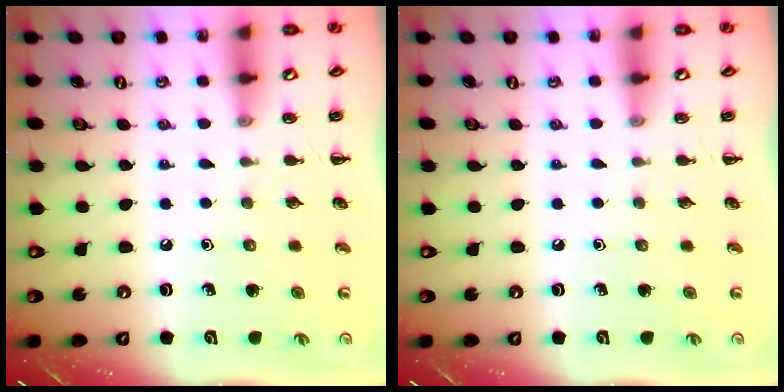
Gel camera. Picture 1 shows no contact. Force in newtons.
{"total": 0.0}